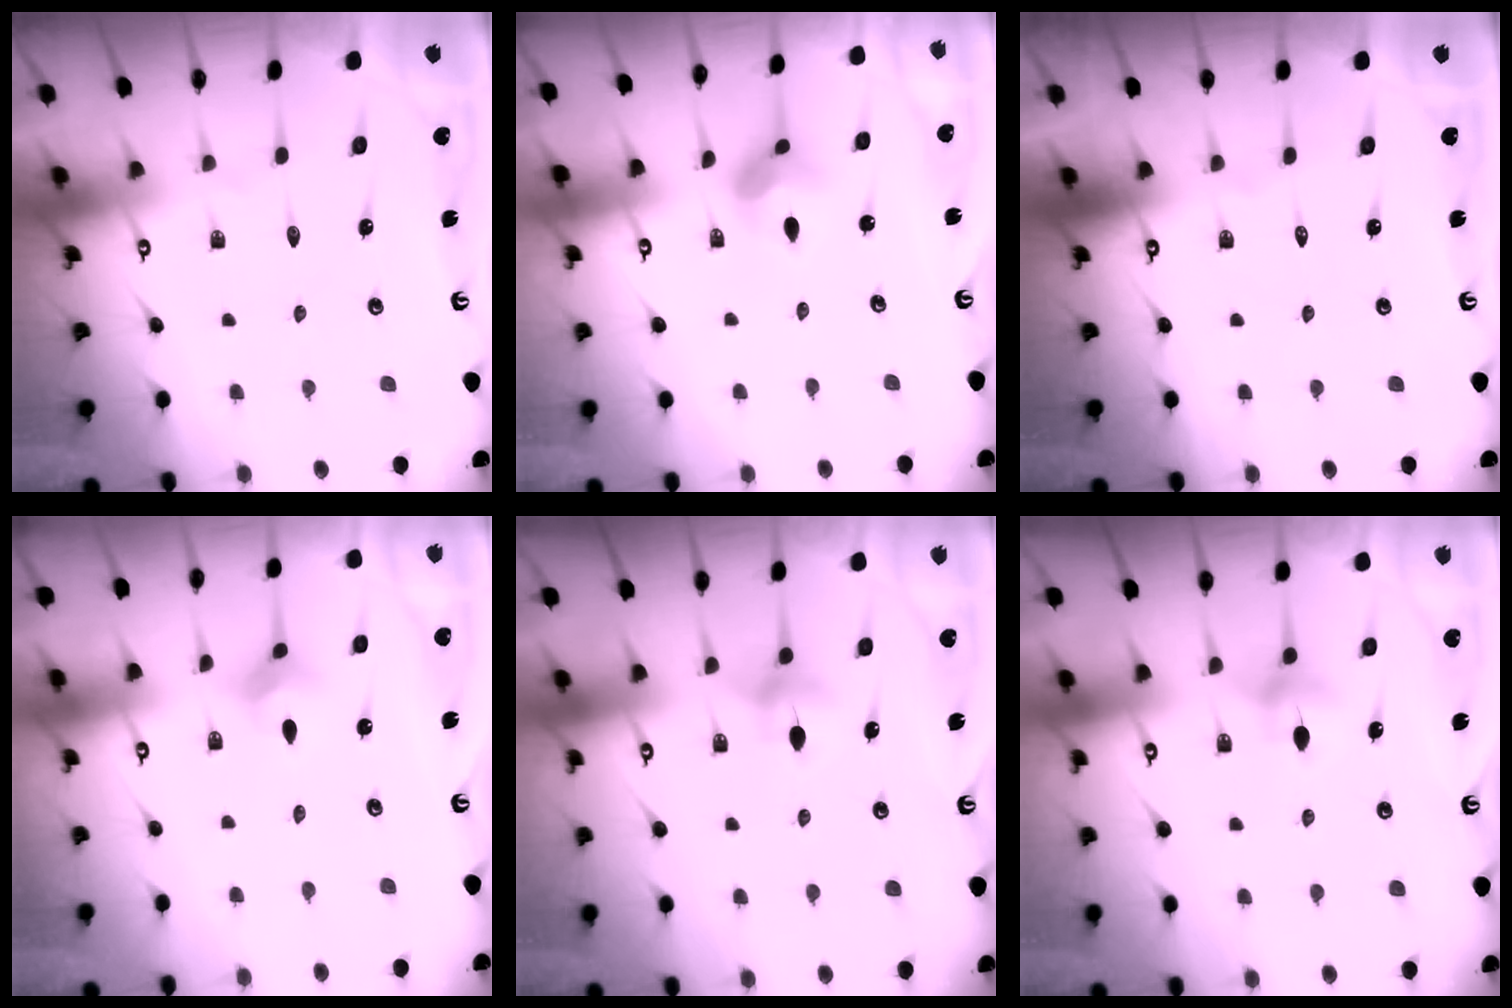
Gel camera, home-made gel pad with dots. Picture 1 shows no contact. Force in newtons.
{"total": 7.6, "press": 7.6, "slide": 0.3}
{"total": 0.0}
{"total": 4.0, "press": 4.0, "slide": 0.6}
{"total": 5.9, "press": 5.9, "slide": 0.5}
{"total": 5.9, "press": 5.9, "slide": 0.5}